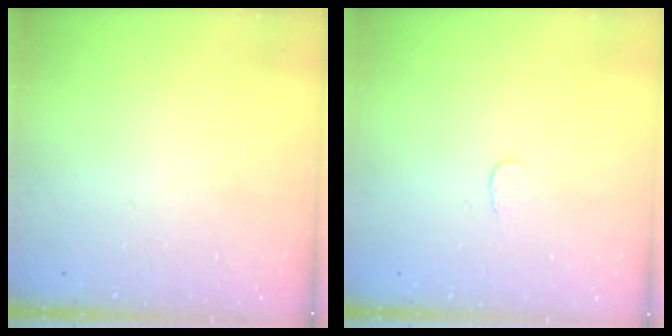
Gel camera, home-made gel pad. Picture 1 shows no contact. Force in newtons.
{"total": 3.0, "press": 3.0, "slide": 0.2}